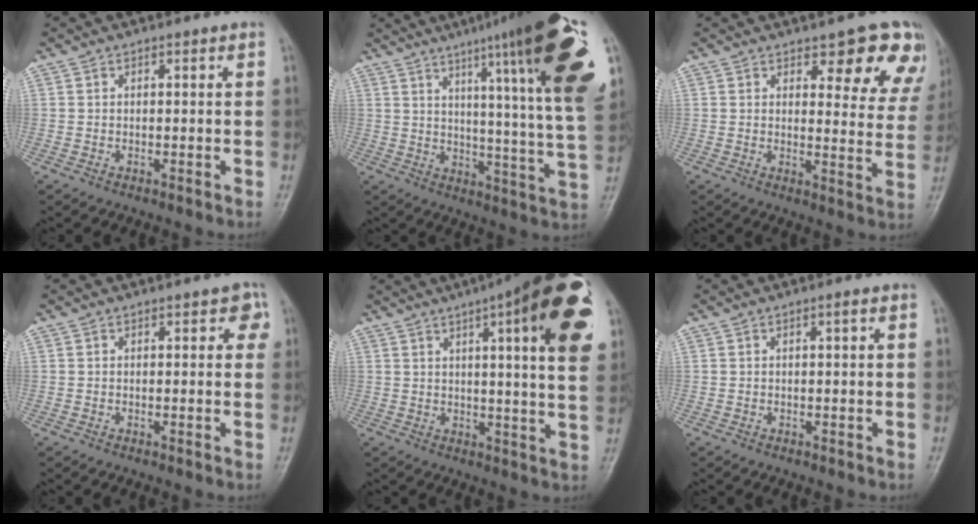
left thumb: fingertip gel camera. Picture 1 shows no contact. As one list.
[{"total": 25.4, "force": [12.7, 1.9, 21.9], "torque": [-0.276, -0.036, 0.168]}, {"total": 11.9, "force": [7.7, 4.8, 7.7], "torque": [-0.038, -0.042, 0.081]}, {"total": 3.1, "force": [0.9, 1.6, 2.5], "torque": [-0.010, 0.003, 0.001]}, {"total": 21.4, "force": [8.8, 4.4, 19.0], "torque": [-0.245, -0.013, 0.109]}, {"total": 1.3, "force": [0.3, 0.1, 1.3], "torque": [-0.026, 0.002, 0.003]}]